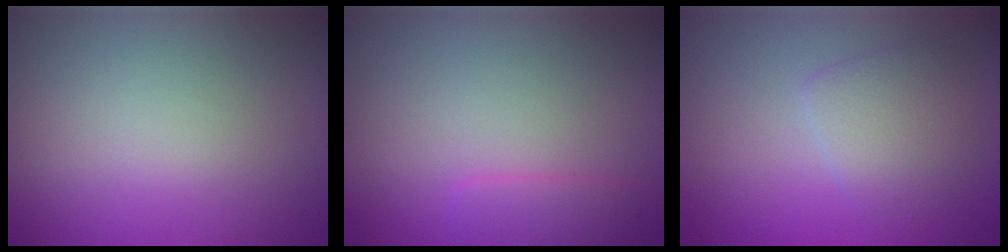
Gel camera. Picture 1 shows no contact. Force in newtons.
{"total": 1.8, "press": 1.8, "slide": 0.0}
{"total": 2.7, "press": 2.7, "slide": 0.1}